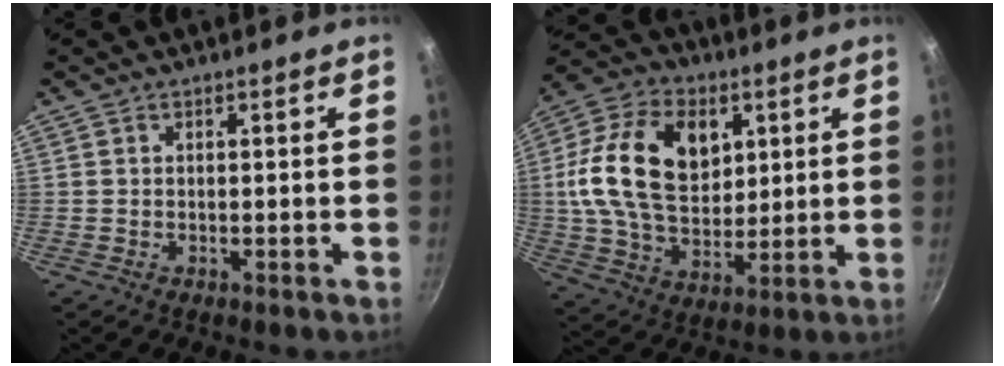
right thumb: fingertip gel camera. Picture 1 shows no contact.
{"total": 20.2, "force": [4.7, 13.7, 14.1], "torque": [-0.238, -0.002, 0.077]}